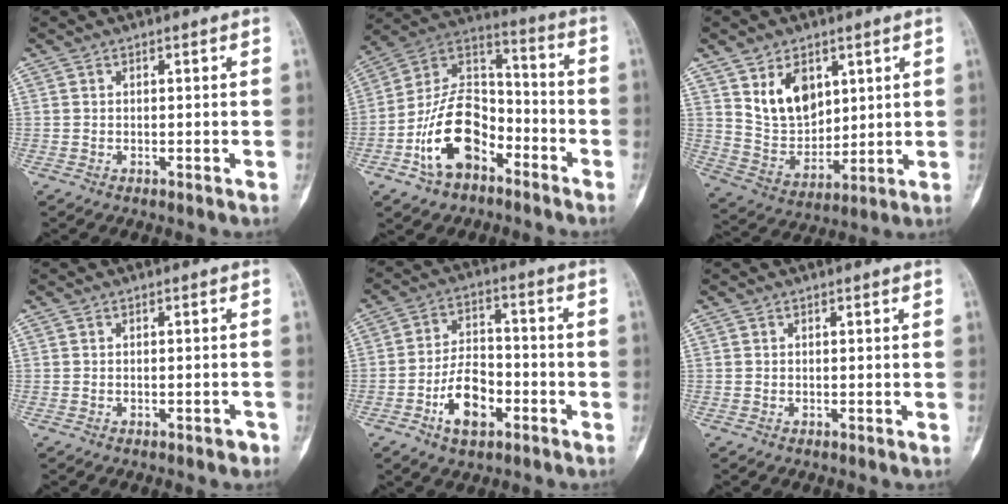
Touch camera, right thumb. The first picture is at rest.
{"total": 16.7, "force": [-7.4, 10.4, 10.7], "torque": [-0.166, 0.074, -0.138]}
{"total": 11.4, "force": [5.0, 7.8, 6.7], "torque": [-0.087, -0.034, 0.110]}
{"total": 1.3, "force": [-0.9, 0.6, 0.7], "torque": [-0.009, 0.009, -0.009]}
{"total": 10.0, "force": [-4.3, 5.8, 7.0], "torque": [-0.102, 0.029, -0.078]}
{"total": 0.0}